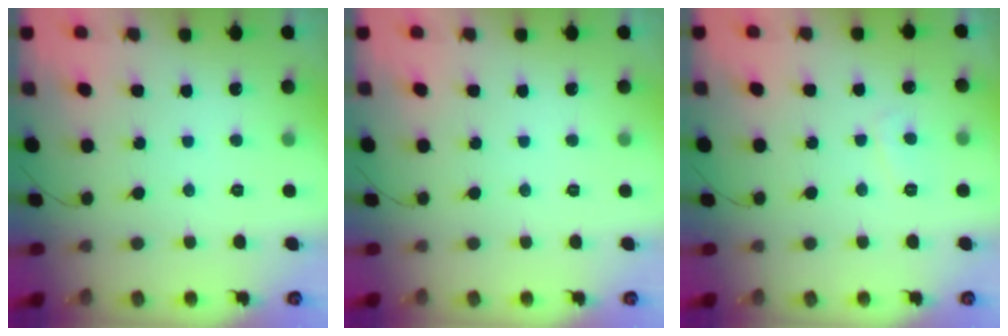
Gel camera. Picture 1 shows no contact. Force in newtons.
{"total": 0.0}
{"total": 2.9, "press": 2.9, "slide": 0.5}